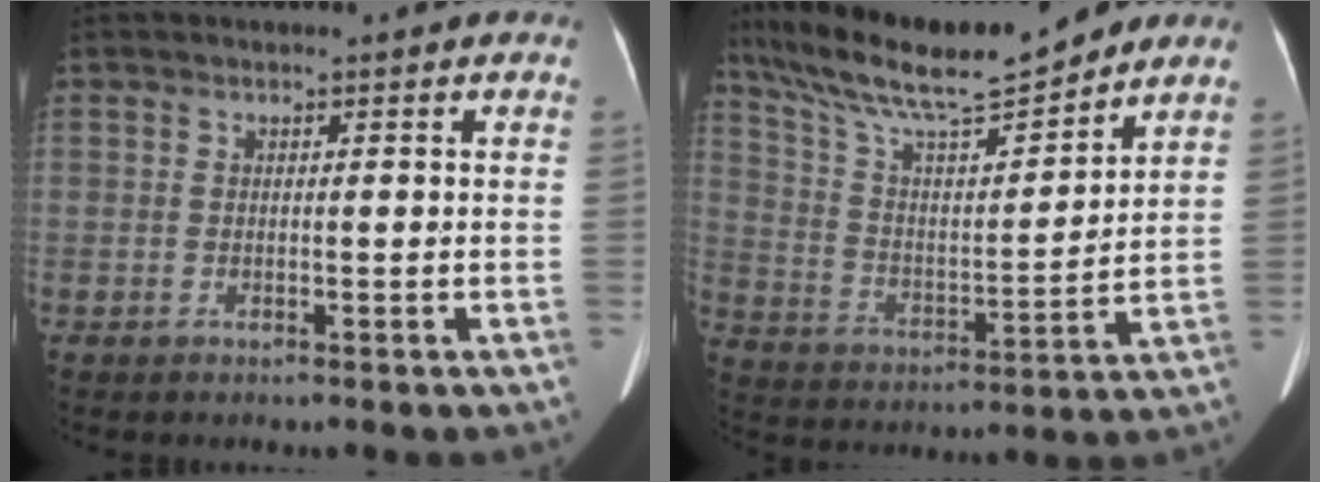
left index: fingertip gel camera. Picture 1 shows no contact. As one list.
[{"total": 18.9, "force": [15.8, 2.4, 10.2], "torque": [-0.187, 0.014, 0.277]}]